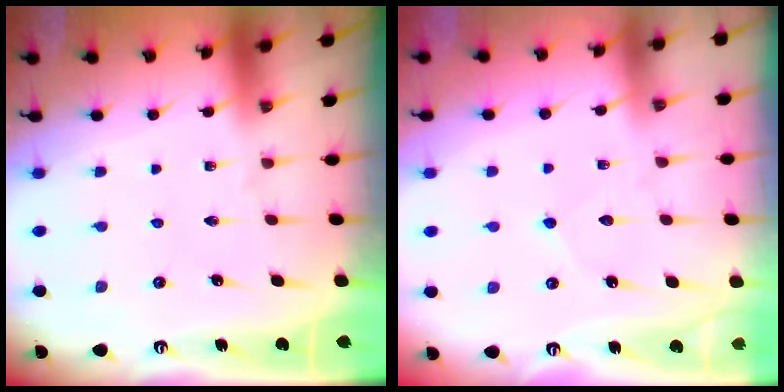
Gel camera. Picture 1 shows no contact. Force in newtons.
{"total": 3.5, "press": 3.5, "slide": 0.3}